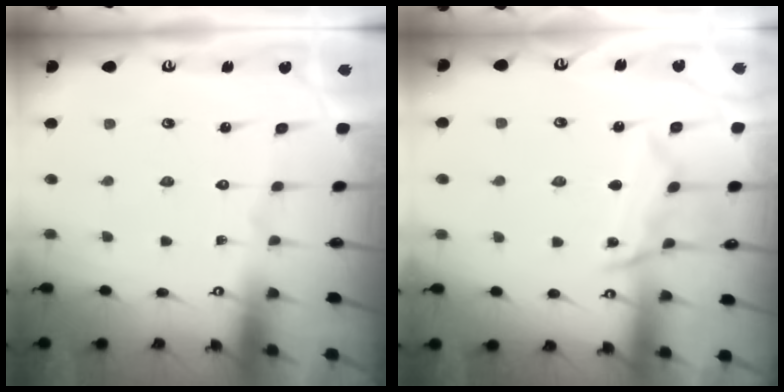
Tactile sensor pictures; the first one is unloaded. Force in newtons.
{"total": 10.0, "press": 9.9, "slide": 0.9}